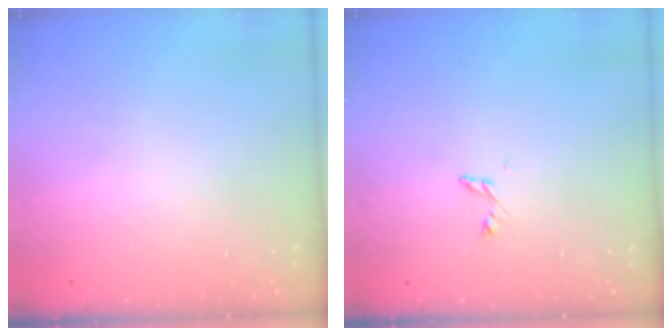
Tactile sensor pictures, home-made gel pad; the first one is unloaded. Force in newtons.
{"total": 3.9, "press": 3.9, "slide": 0.4}